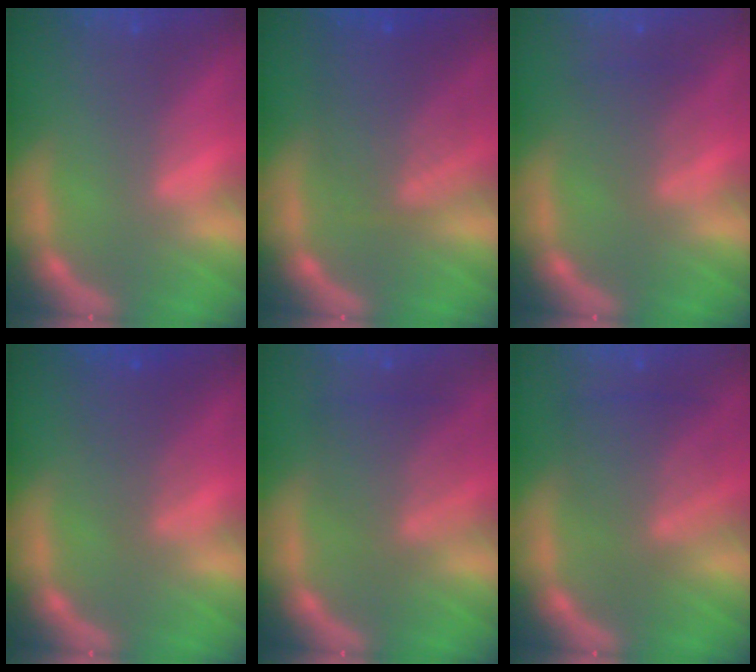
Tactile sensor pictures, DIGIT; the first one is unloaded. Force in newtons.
{"total": 6.6}
{"total": 2.5}
{"total": 3.0}
{"total": 5.0}
{"total": 6.0}